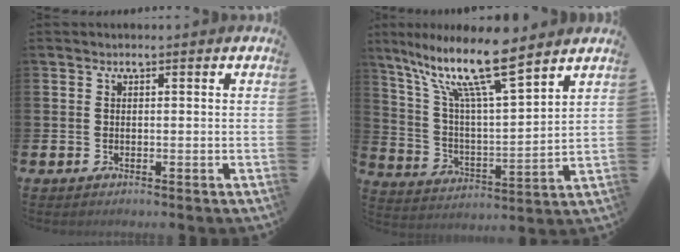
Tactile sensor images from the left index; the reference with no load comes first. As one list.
[{"total": 13.4, "force": [10.4, 2.4, 8.2], "torque": [-0.176, -0.052, 0.176]}]